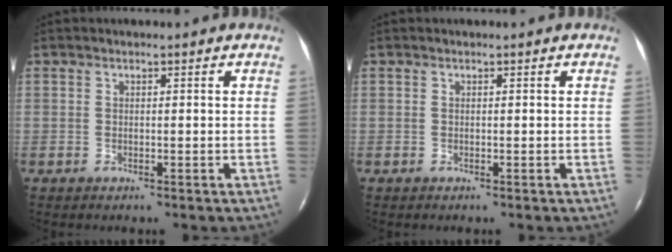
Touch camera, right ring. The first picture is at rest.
{"total": 0.0}